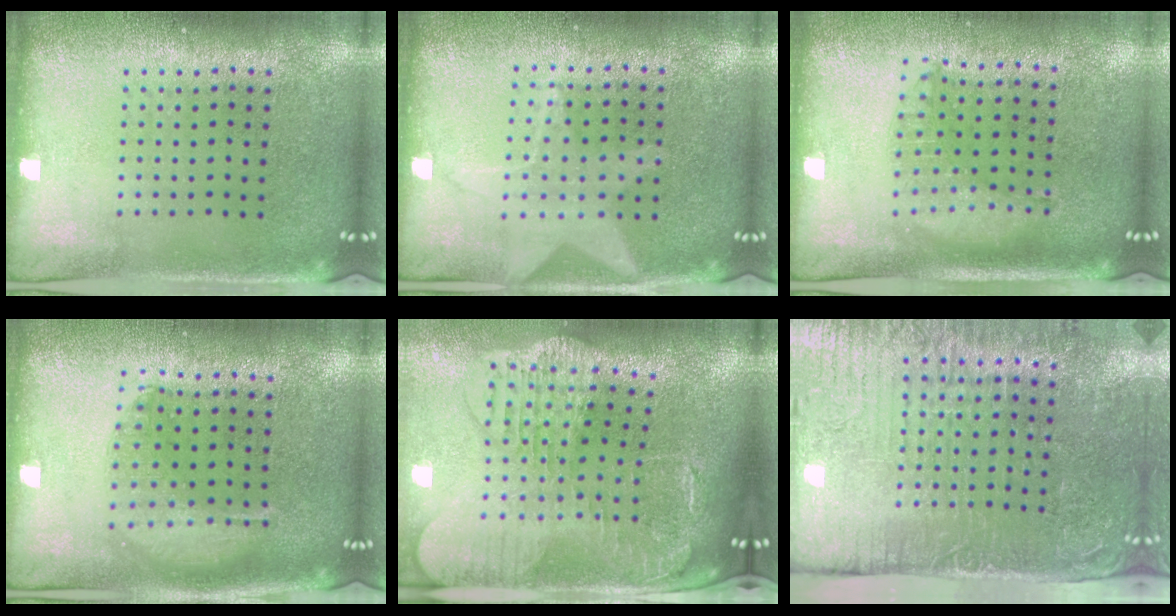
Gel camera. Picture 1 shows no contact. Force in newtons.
{"total": 0.6, "press": 0.5, "slide": 0.2}
{"total": 1.2, "press": 1.2, "slide": 0.3}
{"total": 1.4, "press": 1.3, "slide": 0.5}
{"total": 2.9, "press": 2.4, "slide": 1.5}
{"total": 5.5, "press": 4.5, "slide": 3.0}